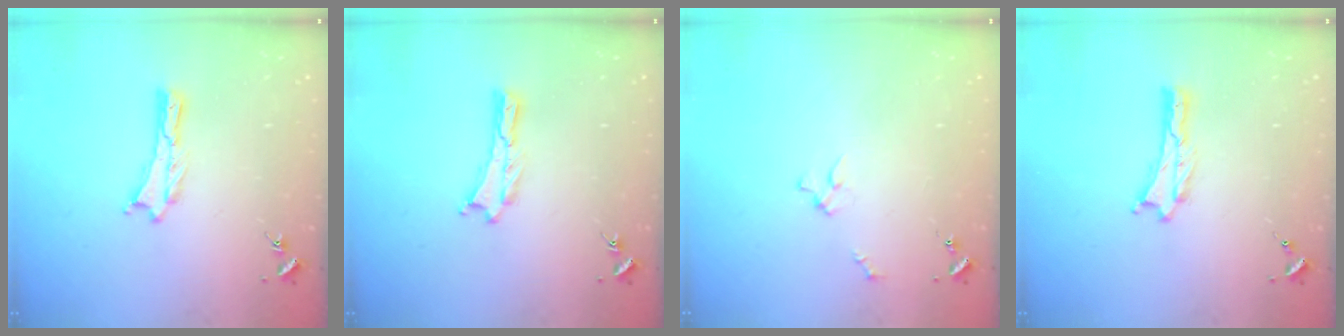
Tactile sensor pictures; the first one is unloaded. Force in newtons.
{"total": 0.0}
{"total": 2.0, "press": 2.0, "slide": 0.2}
{"total": 0.0}